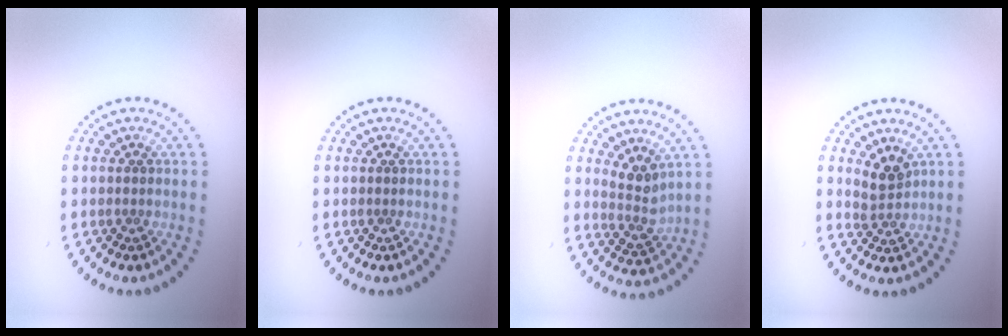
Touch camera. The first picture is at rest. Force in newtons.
{"total": 0.0}
{"total": 2.5, "press": 2.0, "slide": 1.5}
{"total": 2.3, "press": 1.8, "slide": 1.4}